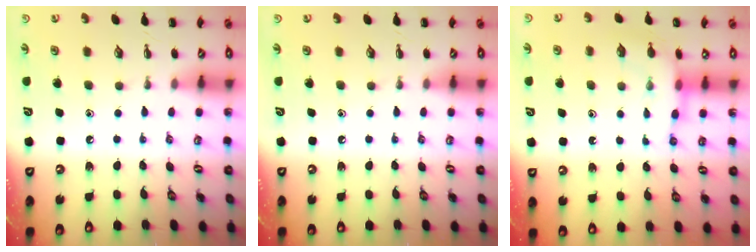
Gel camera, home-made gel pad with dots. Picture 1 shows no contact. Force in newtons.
{"total": 0.0}
{"total": 8.3, "press": 8.3, "slide": 1.0}